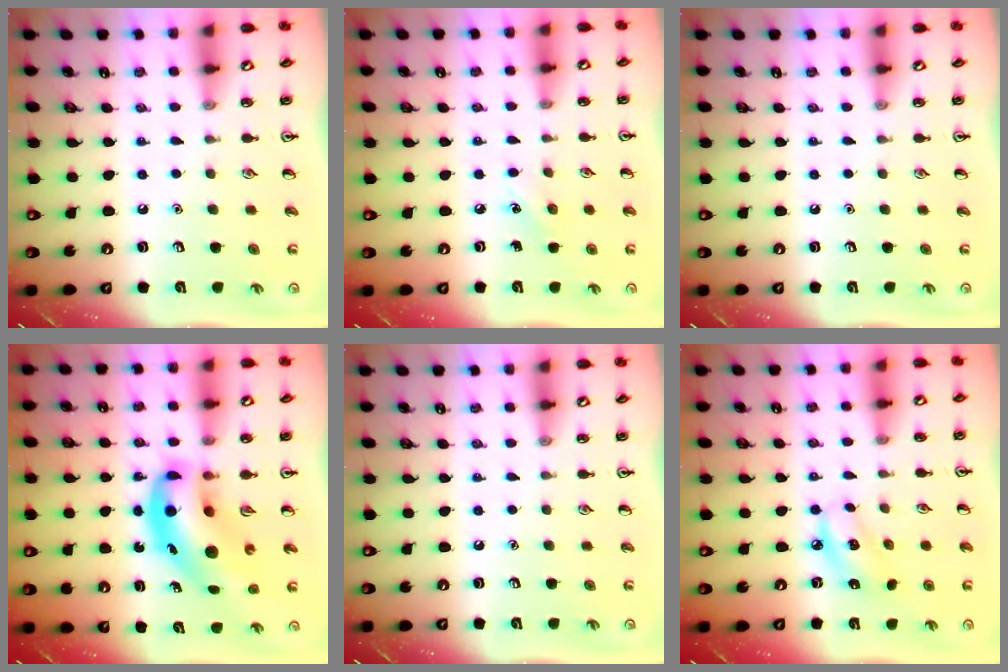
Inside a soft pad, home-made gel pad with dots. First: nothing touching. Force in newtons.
{"total": 4.3, "press": 4.0, "slide": 1.5}
{"total": 0.0}
{"total": 13.4, "press": 12.8, "slide": 3.9}
{"total": 0.0}
{"total": 6.5, "press": 6.4, "slide": 1.3}